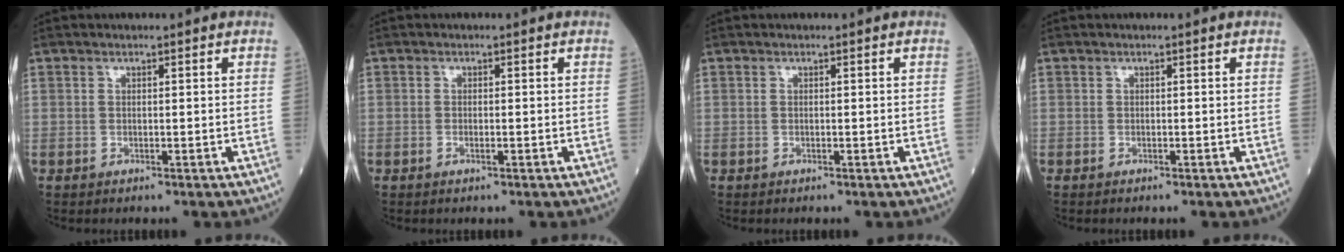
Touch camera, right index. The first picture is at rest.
{"total": 1.3, "force": [-0.4, 0.6, 1.1], "torque": [-0.028, 0.000, -0.004]}
{"total": 0.0}
{"total": 0.6, "force": [-0.3, 0.4, 0.3], "torque": [-0.019, 0.003, -0.004]}